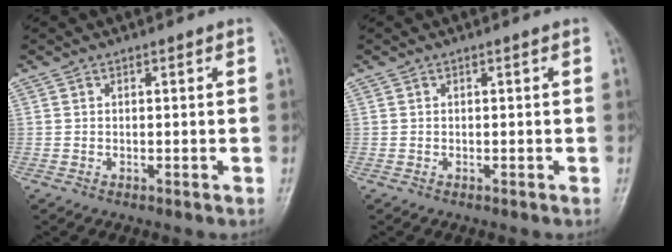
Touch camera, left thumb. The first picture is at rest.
{"total": 0.0}